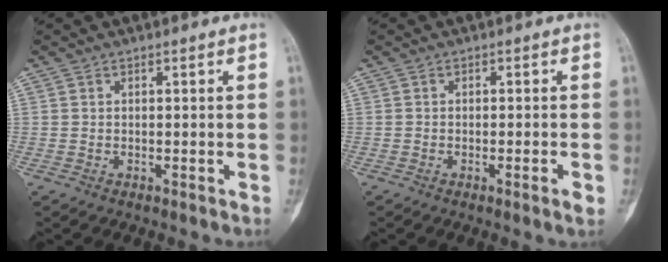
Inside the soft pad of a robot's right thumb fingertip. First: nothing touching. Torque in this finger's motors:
{"motor_torque": [-0.19, -0.02, -0.29, 0.15, -0.02]}